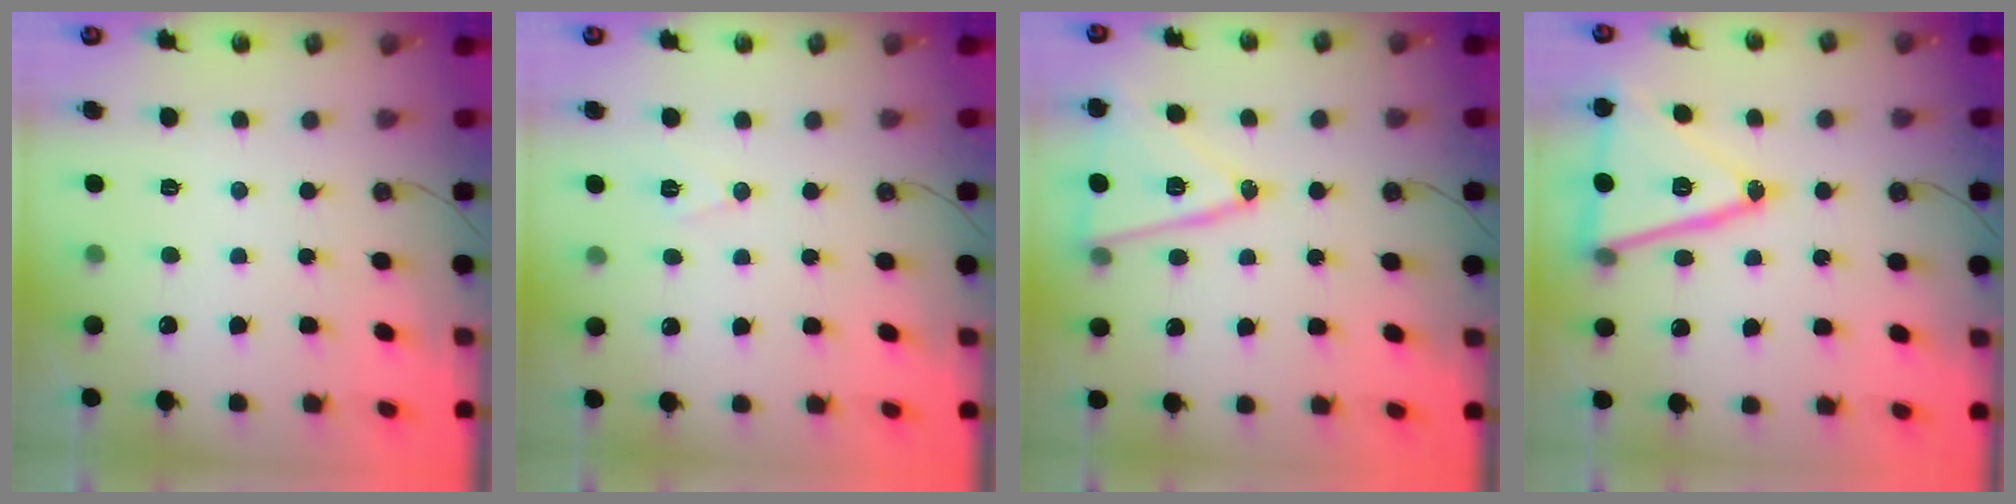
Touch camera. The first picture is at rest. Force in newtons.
{"total": 6.7, "press": 4.9, "slide": 4.6}
{"total": 15.3, "press": 14.8, "slide": 3.5}
{"total": 20.5, "press": 20.3, "slide": 3.2}